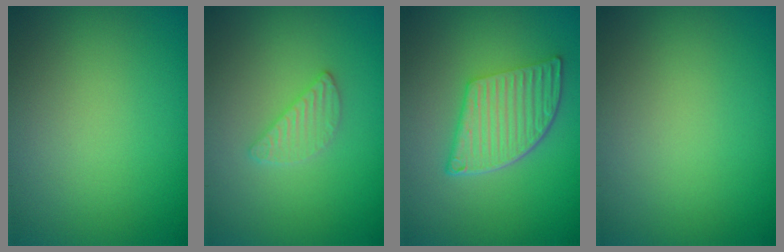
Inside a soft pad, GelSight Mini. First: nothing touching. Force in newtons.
{"total": 1.9, "press": 1.8, "slide": 0.2}
{"total": 5.9, "press": 4.3, "slide": 4.0}
{"total": 0.0}